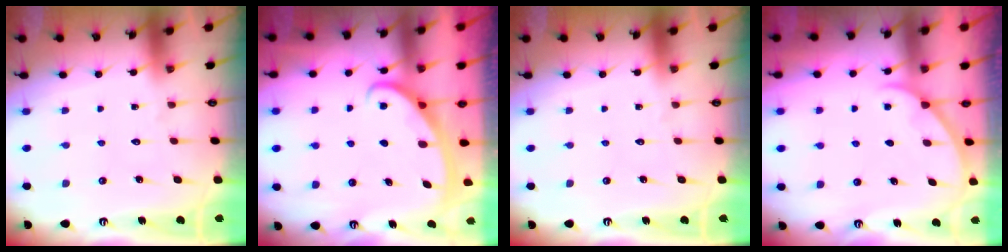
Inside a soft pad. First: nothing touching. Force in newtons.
{"total": 2.8, "press": 2.8, "slide": 0.4}
{"total": 0.0}
{"total": 1.4, "press": 1.3, "slide": 0.1}